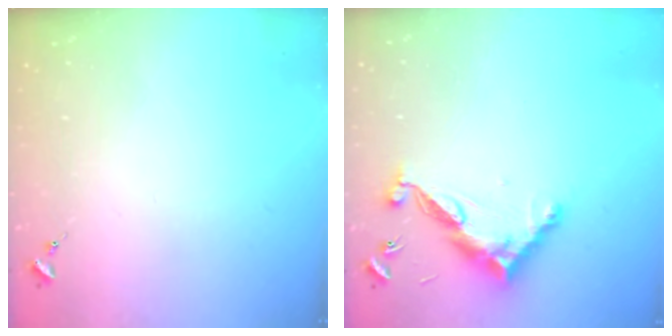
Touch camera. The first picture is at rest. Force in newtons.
{"total": 12.4, "press": 12.4, "slide": 0.2}